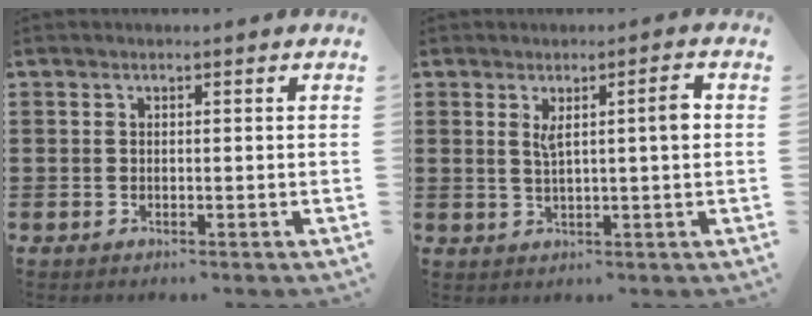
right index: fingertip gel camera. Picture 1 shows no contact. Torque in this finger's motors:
{"motor_torque": [0.08, 0.06, 0.10, 0.02]}